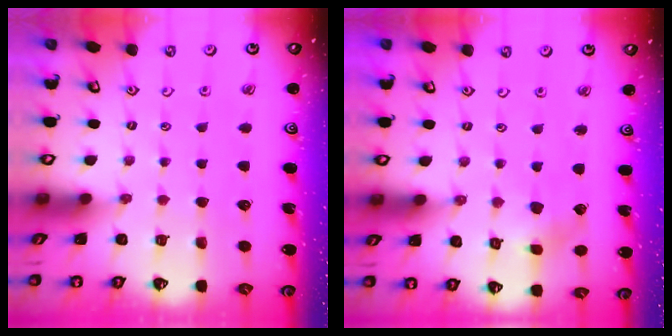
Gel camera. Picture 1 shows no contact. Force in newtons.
{"total": 3.1, "press": 3.1, "slide": 0.3}